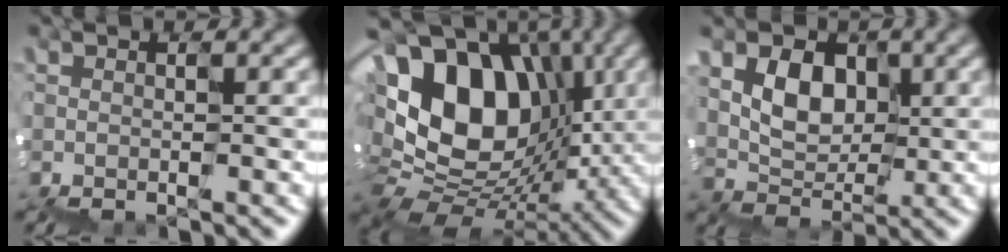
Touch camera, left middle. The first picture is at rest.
{"total": 11.4, "force": [3.1, 8.9, 6.3], "torque": [-0.112, 0.028, 0.046]}
{"total": 2.6, "force": [1.4, 2.2, 0.1], "torque": [-0.012, 0.009, 0.028]}